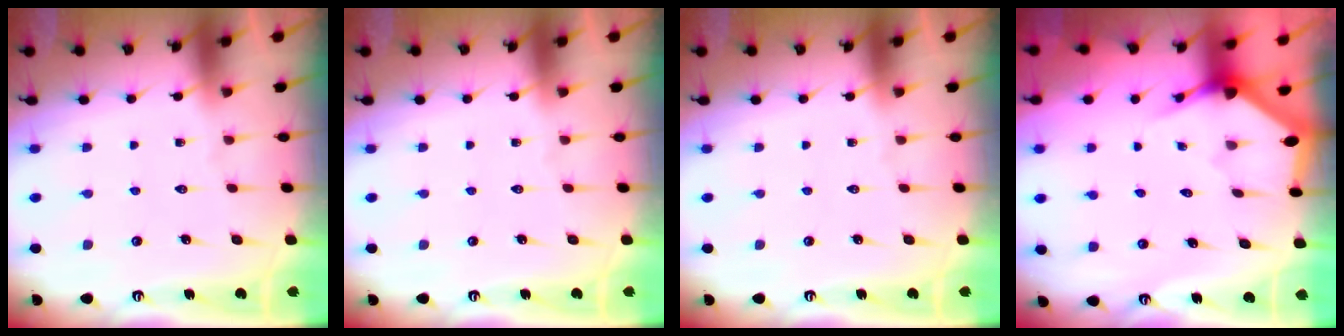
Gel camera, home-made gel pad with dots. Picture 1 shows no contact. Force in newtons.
{"total": 0.0}
{"total": 0.0}
{"total": 3.1, "press": 3.1, "slide": 0.2}